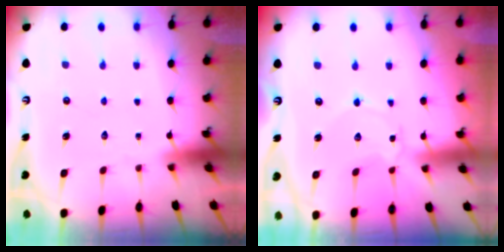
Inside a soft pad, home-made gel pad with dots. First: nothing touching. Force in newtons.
{"total": 2.8, "press": 2.8, "slide": 0.3}